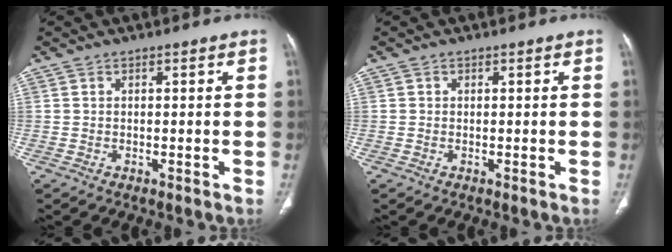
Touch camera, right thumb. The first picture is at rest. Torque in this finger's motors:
{"motor_torque": [-0.10, -0.19, -0.20, -0.14, -0.01]}